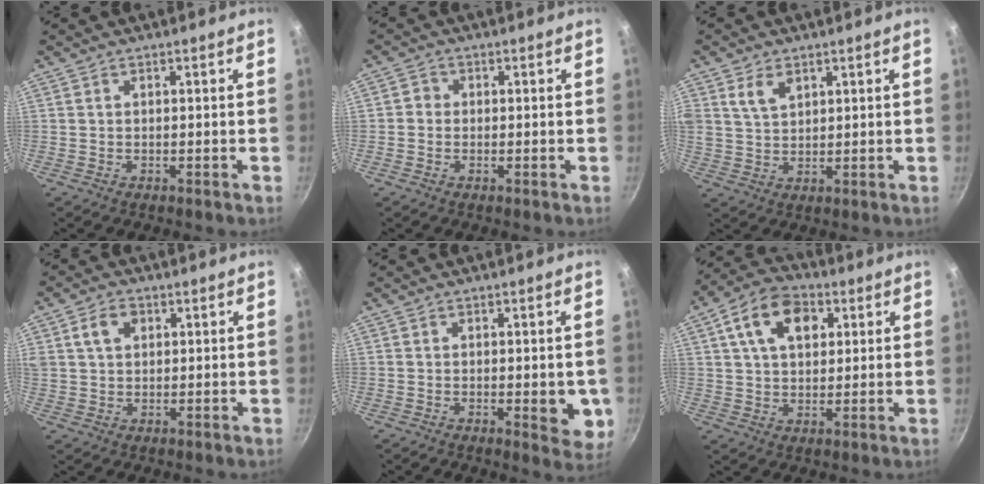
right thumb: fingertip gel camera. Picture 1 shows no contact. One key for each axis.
{"total": 2.1, "fx": -0.2, "fy": 2.0, "fz": 0.6, "tx": 0.003, "ty": 0.006, "tz": -0.009}
{"total": 5.1, "fx": 2.5, "fy": 3.2, "fz": 3.0, "tx": -0.047, "ty": -0.010, "tz": 0.051}
{"total": 5.5, "fx": 1.9, "fy": 4.1, "fz": 3.2, "tx": -0.043, "ty": 0.003, "tz": 0.032}
{"total": 6.2, "fx": -0.8, "fy": 2.7, "fz": 5.6, "tx": -0.053, "ty": -0.009, "tz": -0.009}
{"total": 12.6, "fx": 4.4, "fy": 8.4, "fz": 8.4, "tx": -0.120, "ty": 0.005, "tz": 0.062}